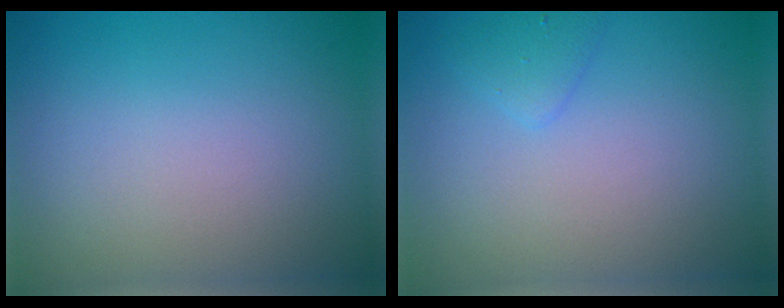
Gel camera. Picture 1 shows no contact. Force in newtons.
{"total": 1.3, "press": 1.3, "slide": 0.0}